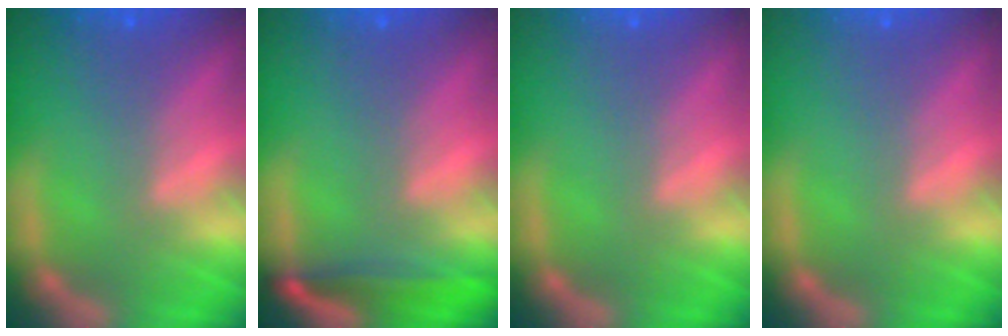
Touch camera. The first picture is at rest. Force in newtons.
{"total": 4.5}
{"total": 0.0}
{"total": 0.0}